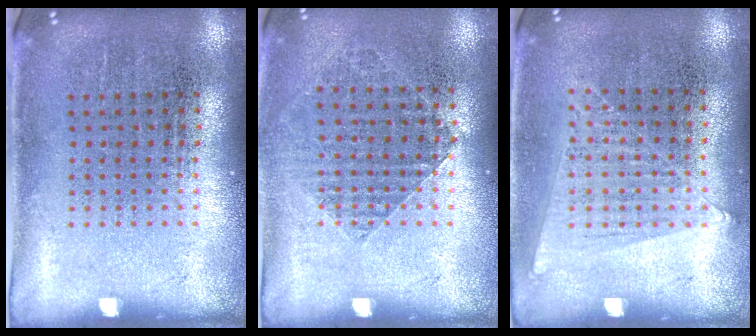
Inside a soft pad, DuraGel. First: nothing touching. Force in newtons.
{"total": 0.9, "press": 0.9, "slide": 0.2}
{"total": 1.0, "press": 0.9, "slide": 0.4}